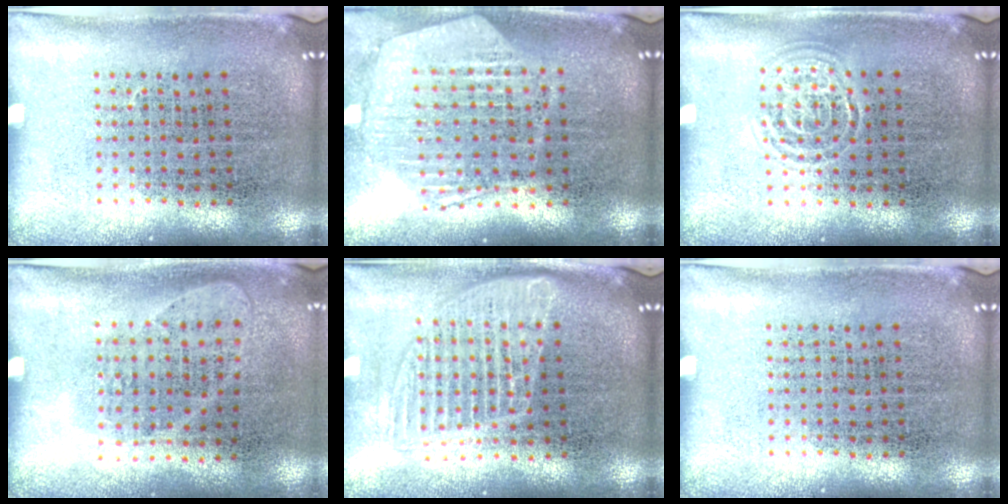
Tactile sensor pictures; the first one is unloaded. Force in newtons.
{"total": 1.2, "press": 1.1, "slide": 0.2}
{"total": 0.8, "press": 0.8, "slide": 0.1}
{"total": 1.0, "press": 0.9, "slide": 0.4}
{"total": 1.6, "press": 1.4, "slide": 0.7}
{"total": 0.0}